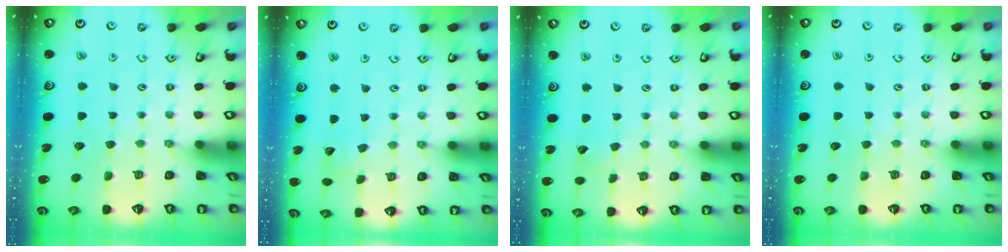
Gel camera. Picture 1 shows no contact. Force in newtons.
{"total": 3.8, "press": 3.8, "slide": 0.4}
{"total": 2.3, "press": 2.3, "slide": 0.1}
{"total": 0.0}